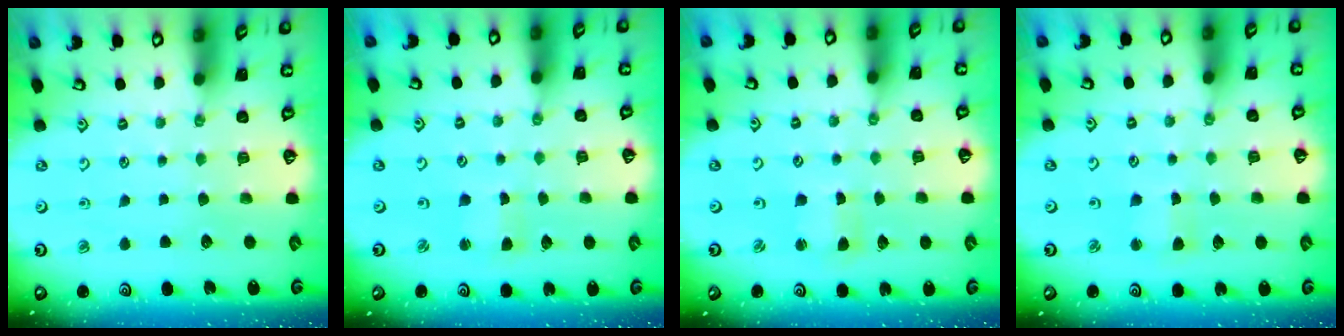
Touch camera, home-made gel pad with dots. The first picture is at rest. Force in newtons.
{"total": 1.7, "press": 1.7, "slide": 0.2}
{"total": 1.7, "press": 1.7, "slide": 0.4}
{"total": 3.5, "press": 3.4, "slide": 0.3}